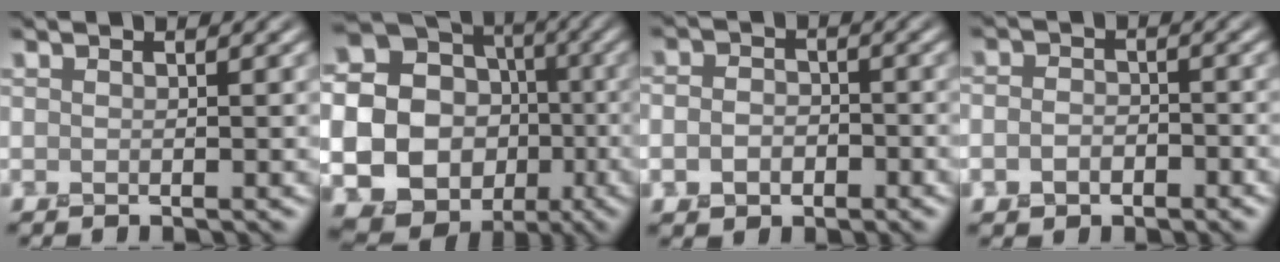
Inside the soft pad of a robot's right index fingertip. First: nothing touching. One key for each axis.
{"total": 27.5, "fx": -5.2, "fy": 25.6, "fz": 8.5, "tx": -0.157, "ty": -0.008, "tz": -0.100}
{"total": 3.1, "fx": -1.0, "fy": 2.4, "fz": 1.6, "tx": -0.019, "ty": -0.005, "tz": -0.023}
{"total": 2.6, "fx": -1.1, "fy": 2.0, "fz": 1.3, "tx": -0.016, "ty": -0.001, "tz": -0.024}